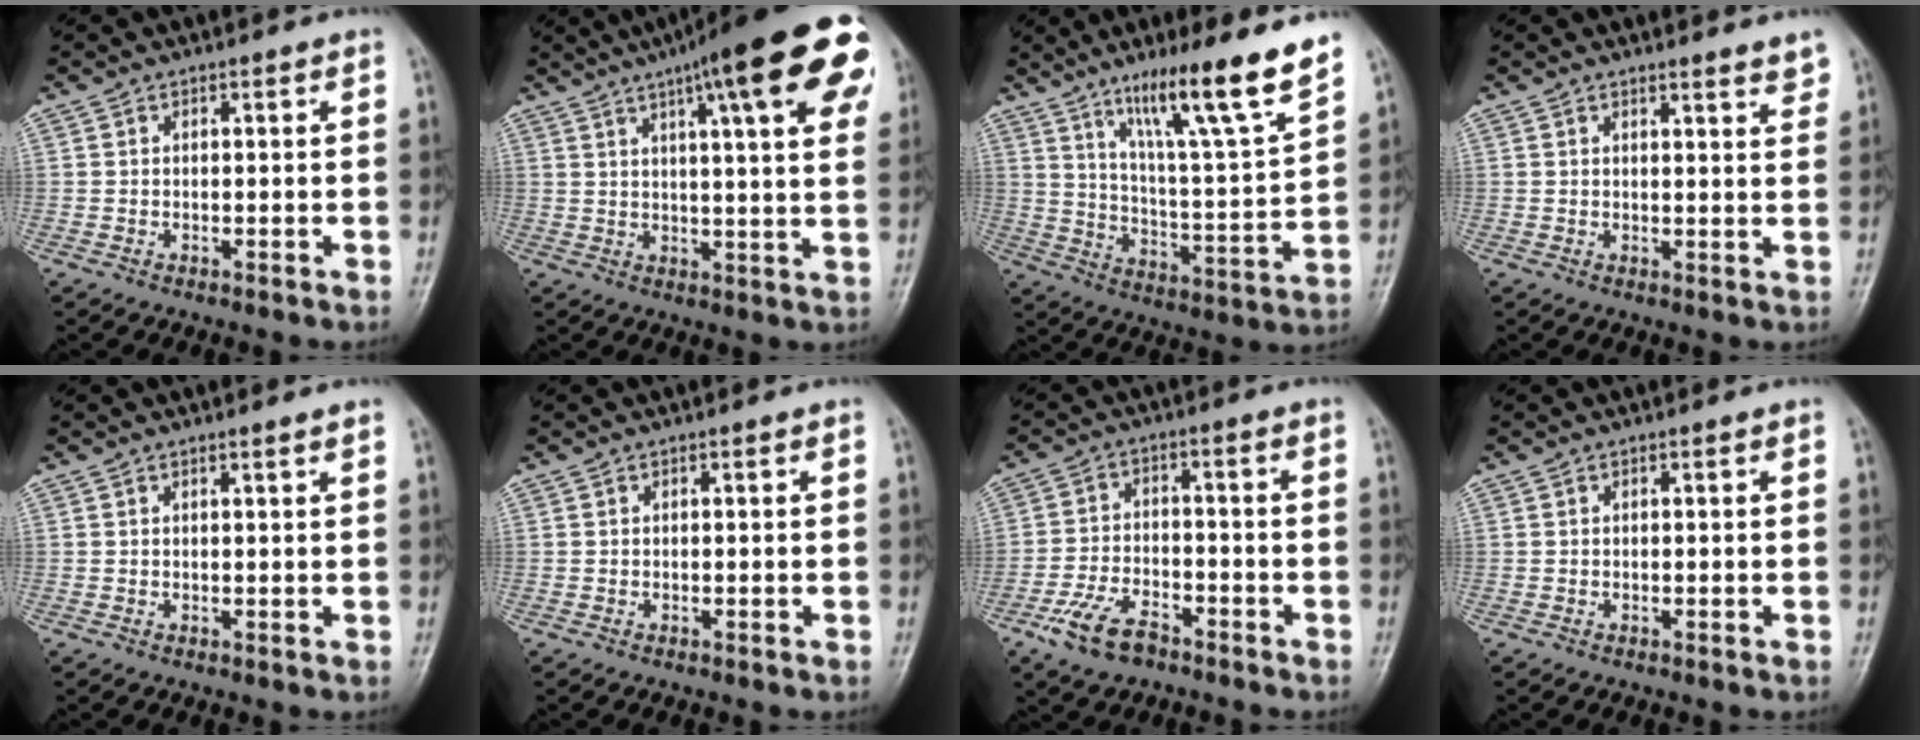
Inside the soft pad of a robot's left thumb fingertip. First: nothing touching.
{"total": 22.7, "force": [10.9, 4.9, 19.2], "torque": [-0.261, 0.000, 0.136]}
{"total": 17.6, "force": [11.9, 0.9, 13.0], "torque": [-0.191, -0.065, 0.195]}
{"total": 3.4, "force": [3.0, 0.5, 1.5], "torque": [-0.010, -0.020, 0.031]}
{"total": 1.1, "force": [0.9, -0.2, 0.6], "torque": [-0.011, -0.003, 0.016]}
{"total": 0.0}
{"total": 8.1, "force": [-5.2, 4.1, 4.7], "torque": [-0.093, 0.019, -0.099]}
{"total": 0.0}